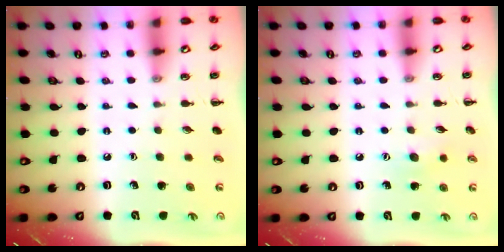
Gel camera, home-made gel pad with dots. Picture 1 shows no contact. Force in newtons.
{"total": 6.4, "press": 6.3, "slide": 1.4}